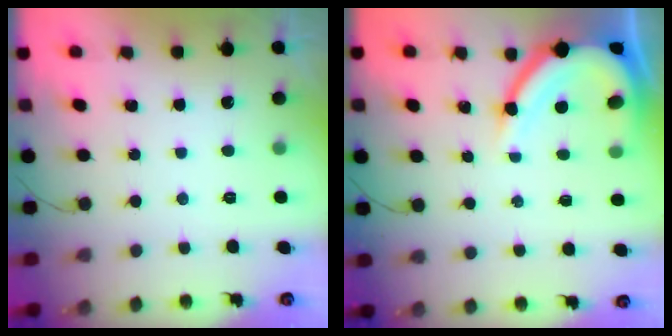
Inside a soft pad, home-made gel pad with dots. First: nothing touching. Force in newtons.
{"total": 10.4, "press": 10.3, "slide": 1.3}